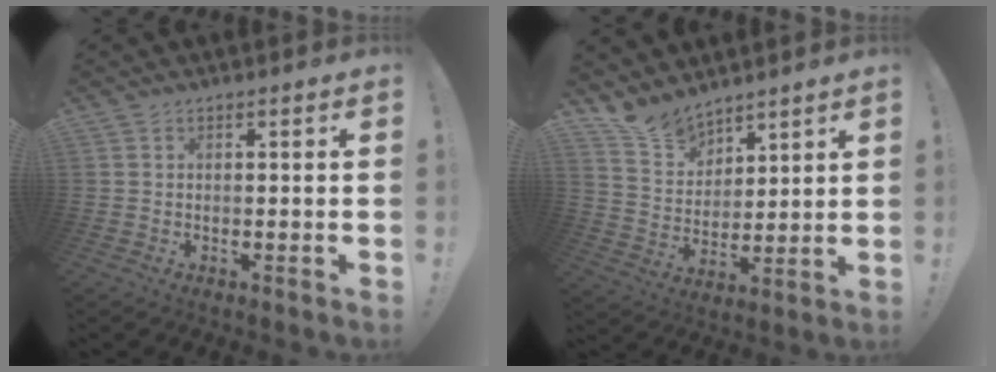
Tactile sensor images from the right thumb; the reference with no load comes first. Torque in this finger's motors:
{"motor_torque": [-0.30, 1.28, 0.08, 0.94, -0.01]}